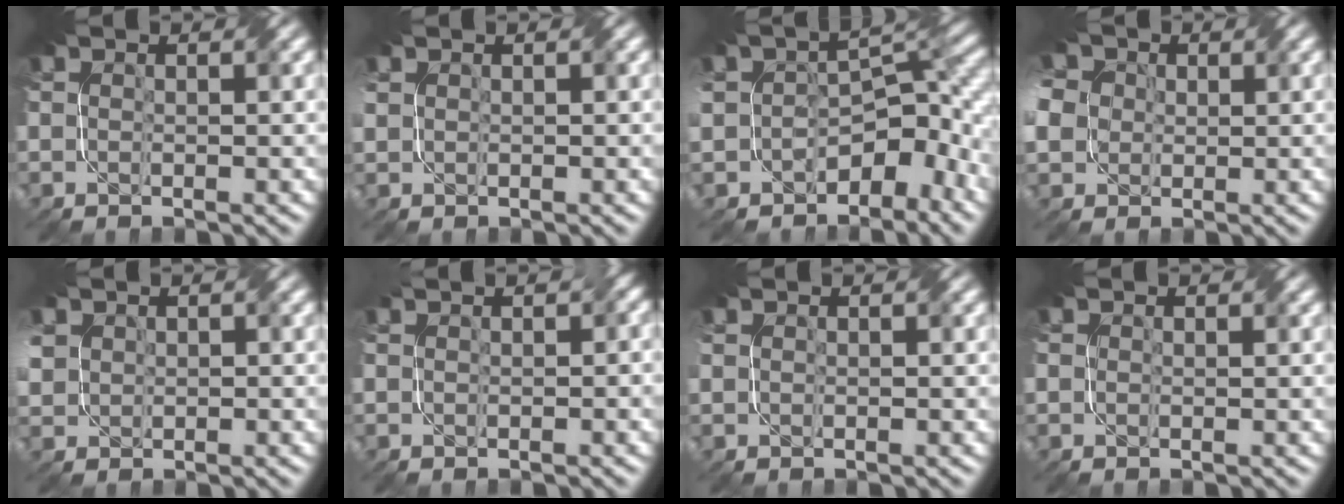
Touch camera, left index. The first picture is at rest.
{"total": 1.2, "force": [0.4, 1.1, 0.3], "torque": [-0.008, -0.001, 0.006]}
{"total": 8.5, "force": [-4.1, 4.9, 5.5], "torque": [-0.061, -0.006, -0.071]}
{"total": 8.9, "force": [0.8, 7.6, 4.7], "torque": [-0.109, 0.015, -0.018]}
{"total": 3.2, "force": [0.4, 2.9, 1.3], "torque": [-0.044, 0.004, 0.010]}
{"total": 1.6, "force": [0.2, 0.7, 1.5], "torque": [-0.010, 0.004, 0.002]}
{"total": 0.6, "force": [0.1, 0.6, 0.2], "torque": [0.002, -0.005, 0.002]}
{"total": 0.7, "force": [0.2, 0.7, 0.0], "torque": [0.007, -0.004, -0.002]}